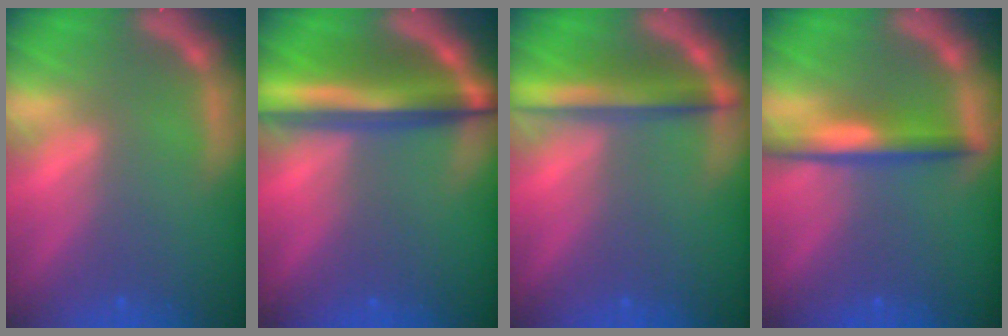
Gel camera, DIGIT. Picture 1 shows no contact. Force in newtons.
{"total": 8.6}
{"total": 5.0}
{"total": 4.0}